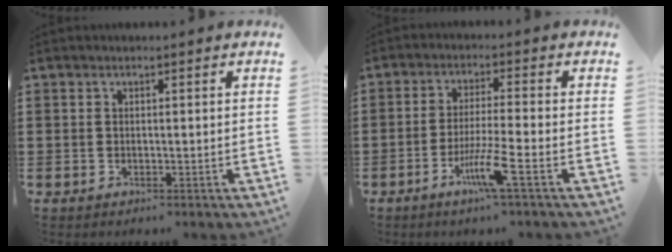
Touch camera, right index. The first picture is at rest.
{"total": 6.7, "force": [-3.3, -0.1, 5.8], "torque": [-0.114, -0.014, -0.062]}